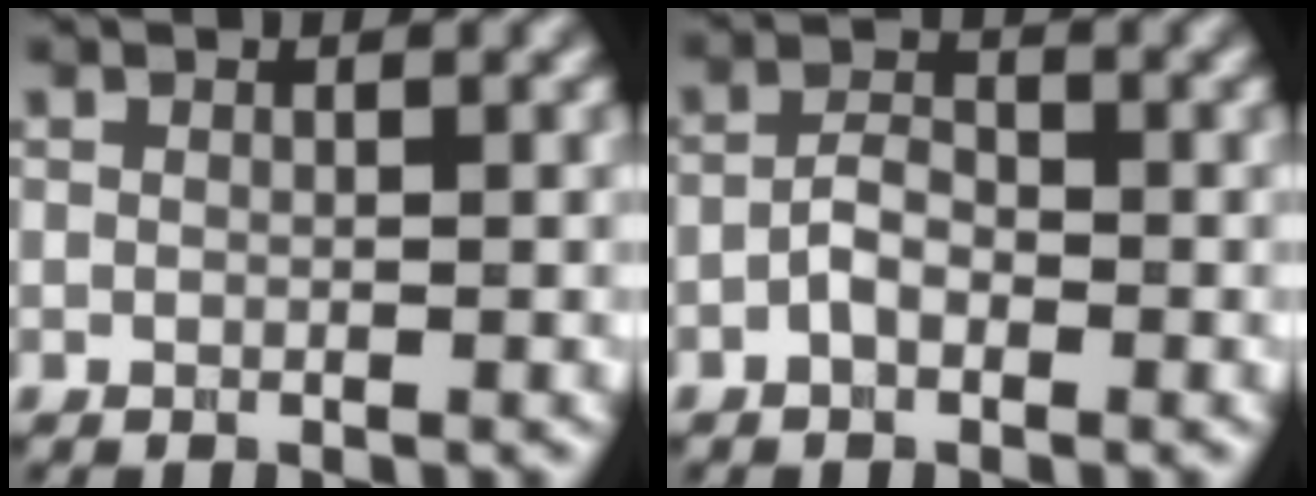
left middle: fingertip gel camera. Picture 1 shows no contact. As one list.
[{"total": 2.3, "force": [-1.0, 1.3, 1.6], "torque": [-0.031, 0.006, -0.025]}]